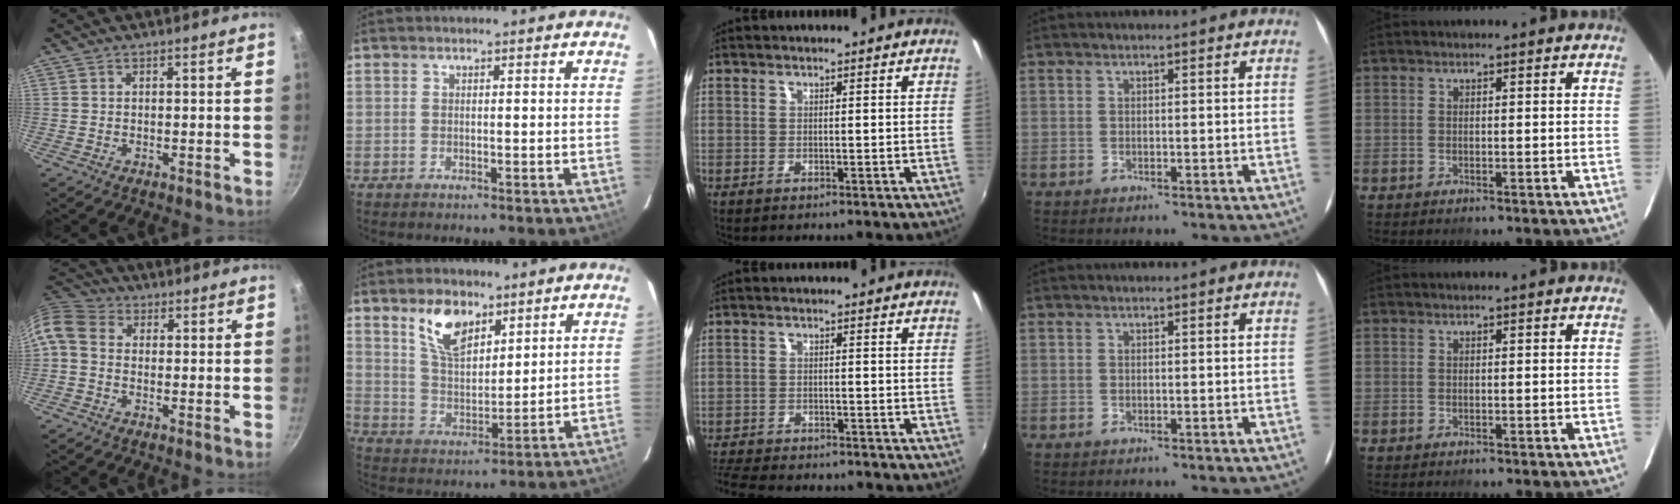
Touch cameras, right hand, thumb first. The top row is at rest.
{"thumb": {"total": 8.2, "force": [-0.4, 6.4, 5.1], "torque": [-0.114, 0.033, -0.025]}, "index": {"total": 9.6, "force": [5.8, 4.8, 5.9], "torque": [-0.105, 0.010, 0.116]}, "middle": {"total": 11.8, "force": [-10.5, 3.0, 4.4], "torque": [-0.114, -0.017, -0.166]}}